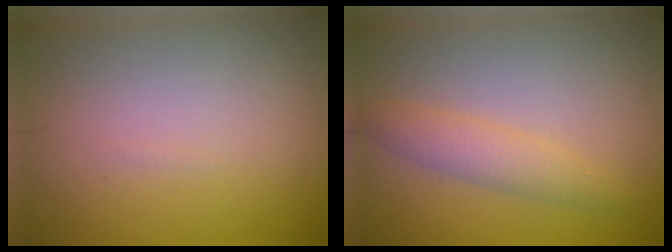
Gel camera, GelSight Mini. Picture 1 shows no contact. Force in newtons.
{"total": 2.5, "press": 2.5, "slide": 0.1}